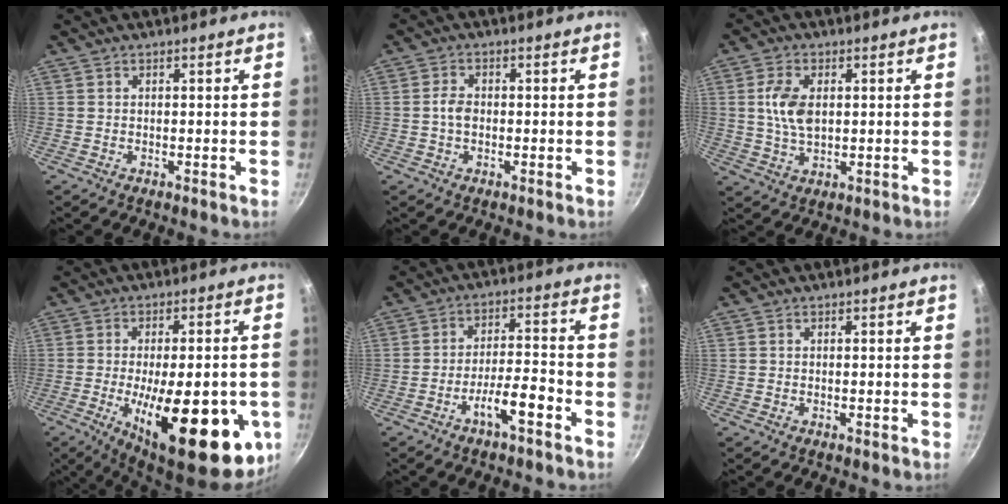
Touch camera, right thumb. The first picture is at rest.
{"total": 3.1, "force": [-0.3, 2.2, 2.3], "torque": [-0.041, 0.011, -0.009]}
{"total": 7.7, "force": [1.2, 4.5, 6.1], "torque": [-0.111, -0.002, 0.022]}
{"total": 25.4, "force": [-7.2, 9.4, 22.5], "torque": [-0.292, -0.002, -0.091]}
{"total": 7.4, "force": [-4.3, 1.7, 5.8], "torque": [-0.097, 0.040, -0.072]}
{"total": 0.0}